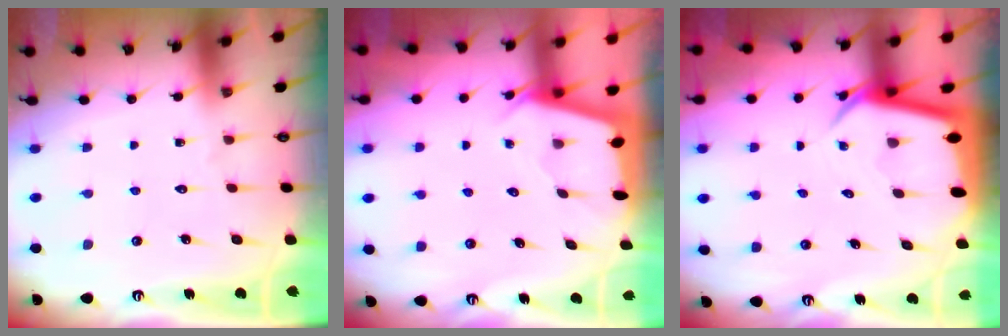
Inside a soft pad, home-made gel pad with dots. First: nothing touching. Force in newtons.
{"total": 2.0, "press": 2.0, "slide": 0.3}
{"total": 4.2, "press": 4.2, "slide": 0.3}